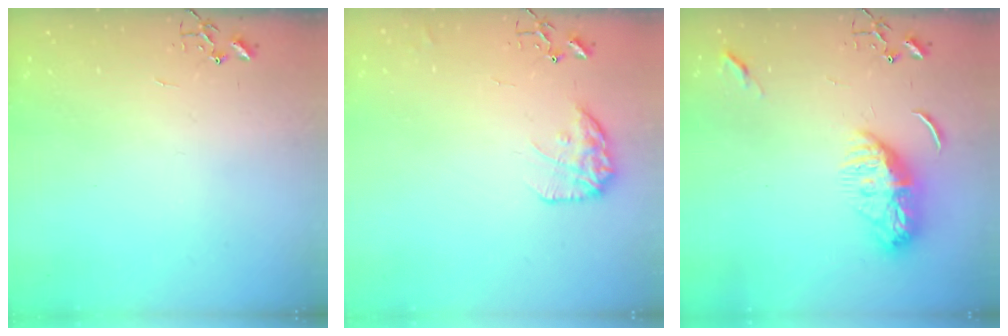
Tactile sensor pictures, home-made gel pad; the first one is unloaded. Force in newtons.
{"total": 12.1, "press": 12.0, "slide": 0.6}
{"total": 12.5, "press": 12.5, "slide": 1.1}